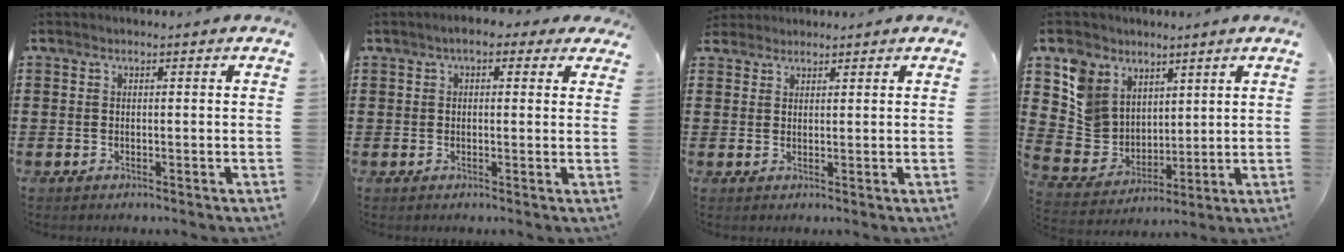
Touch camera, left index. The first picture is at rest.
{"total": 2.9, "force": [1.5, 1.3, 2.2], "torque": [-0.041, 0.006, 0.023]}
{"total": 1.6, "force": [1.5, 0.5, 0.0], "torque": [-0.005, 0.003, 0.031]}
{"total": 8.4, "force": [4.2, 7.1, 1.4], "torque": [-0.076, -0.017, 0.087]}